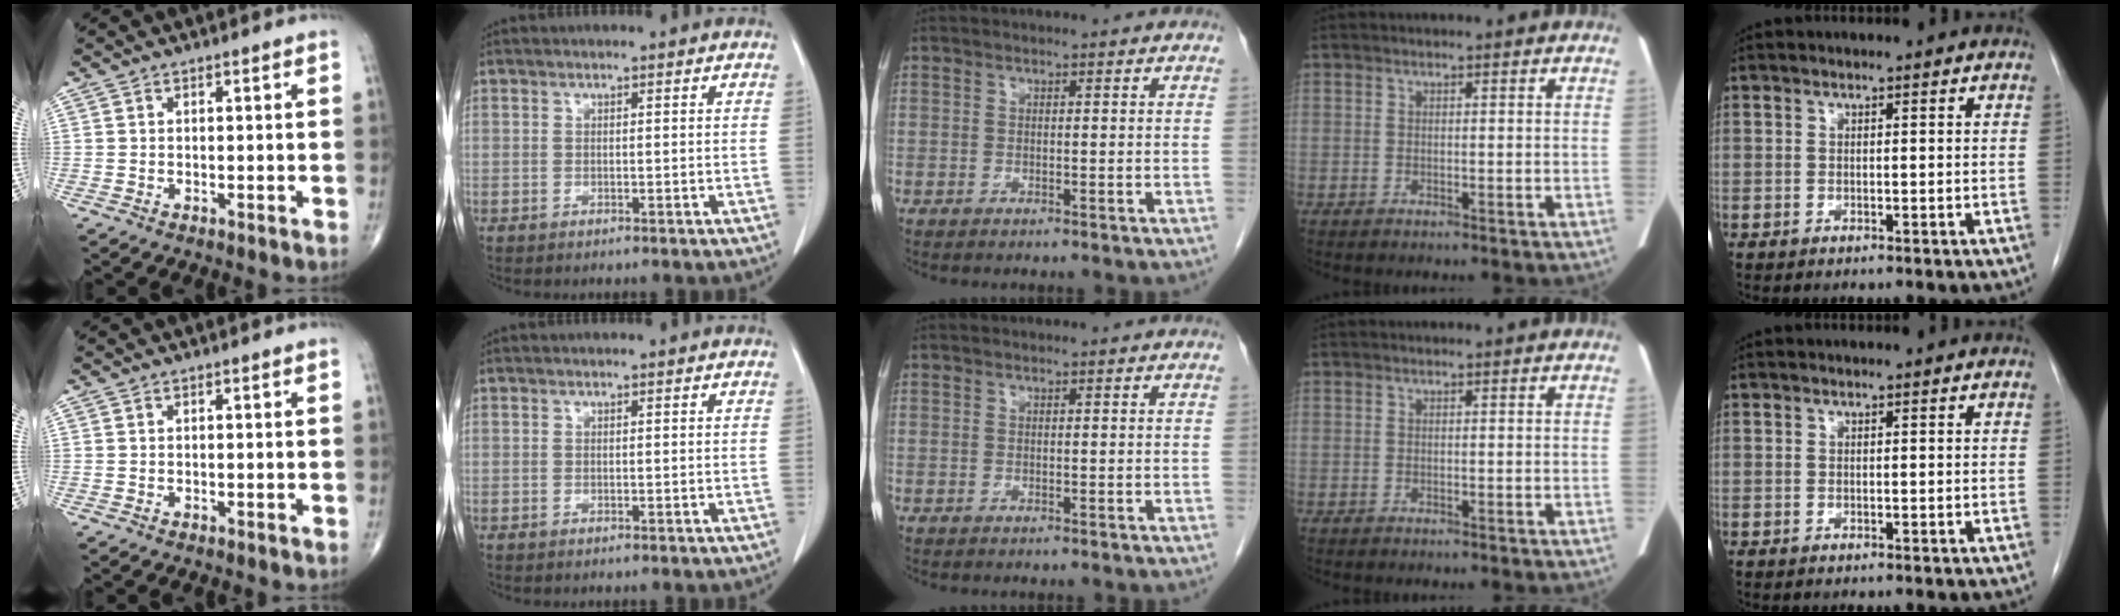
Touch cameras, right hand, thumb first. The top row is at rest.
{}